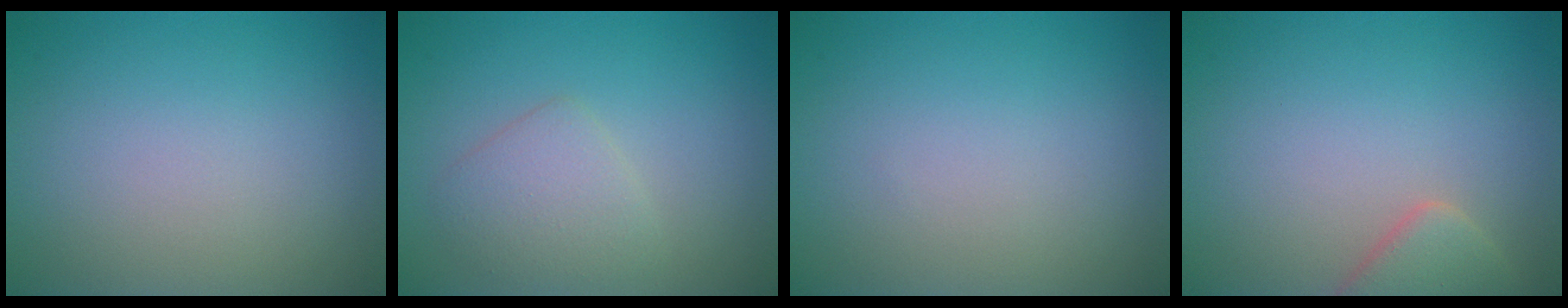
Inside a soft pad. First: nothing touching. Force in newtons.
{"total": 2.6, "press": 2.6, "slide": 0.0}
{"total": 0.0}
{"total": 2.9, "press": 2.8, "slide": 0.3}